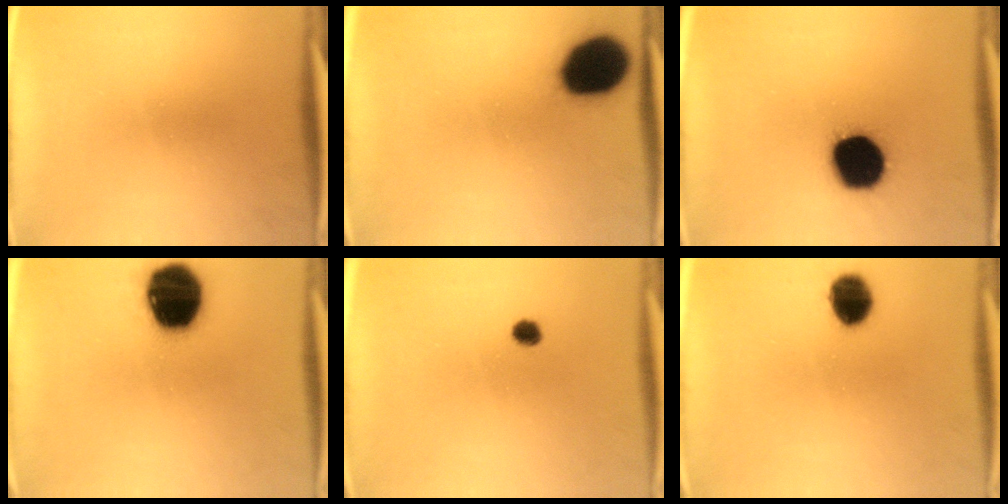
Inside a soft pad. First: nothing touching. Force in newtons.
{"total": 18.4}
{"total": 18.3}
{"total": 20.0}
{"total": 1.4}
{"total": 8.3}